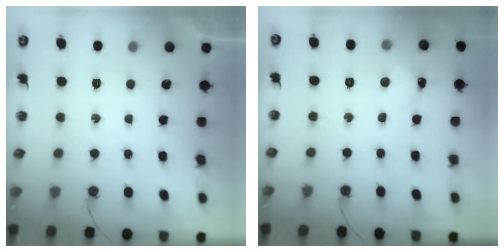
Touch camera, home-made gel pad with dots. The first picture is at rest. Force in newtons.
{"total": 3.0, "press": 3.0, "slide": 0.4}